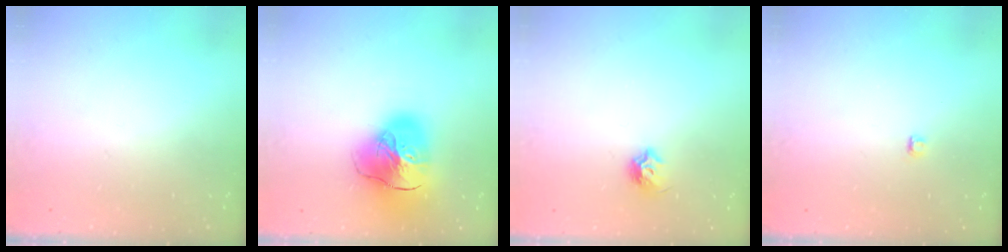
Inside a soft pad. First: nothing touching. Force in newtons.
{"total": 20.3, "press": 20.2, "slide": 2.2}
{"total": 5.1, "press": 5.0, "slide": 1.0}
{"total": 2.8, "press": 2.7, "slide": 0.3}